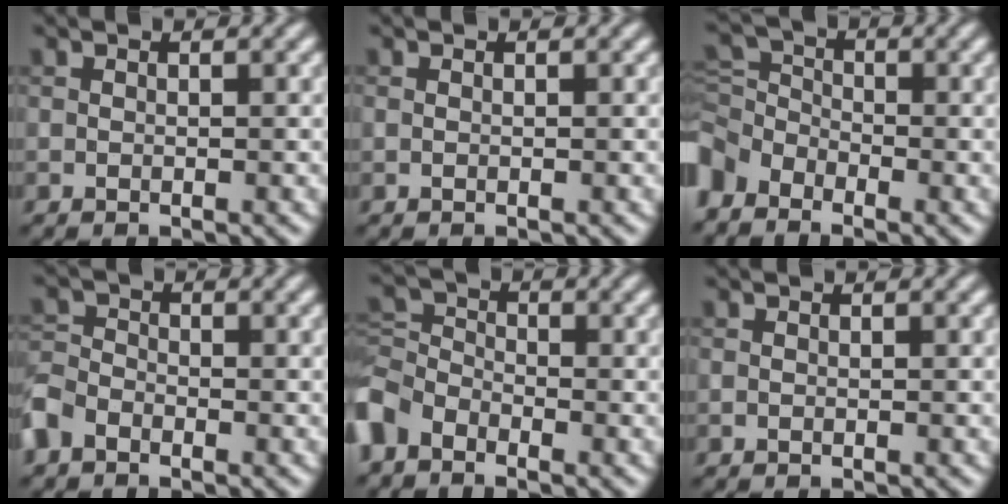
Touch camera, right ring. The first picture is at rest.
{"total": 0.0}
{"total": 3.9, "force": [-2.9, 2.4, 1.2], "torque": [-0.028, 0.004, -0.075]}
{"total": 3.4, "force": [-2.3, 2.1, 1.3], "torque": [-0.035, 0.000, -0.063]}
{"total": 4.2, "force": [-3.0, 2.5, 1.5], "torque": [-0.039, 0.004, -0.080]}
{"total": 0.0}